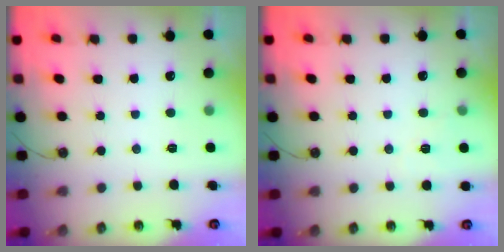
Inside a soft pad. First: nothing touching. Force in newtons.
{"total": 4.0, "press": 3.7, "slide": 1.6}